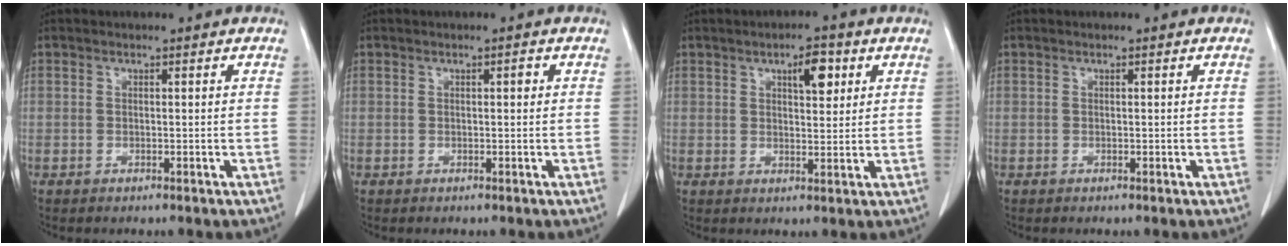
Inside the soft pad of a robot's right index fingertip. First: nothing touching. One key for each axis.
{"total": 0.8, "fx": 0.2, "fy": 0.2, "fz": 0.7, "tx": -0.008, "ty": 0.003, "tz": 0.002}
{"total": 4.9, "fx": 2.3, "fy": 1.7, "fz": 3.9, "tx": -0.060, "ty": 0.004, "tz": 0.035}
{"total": 0.0}